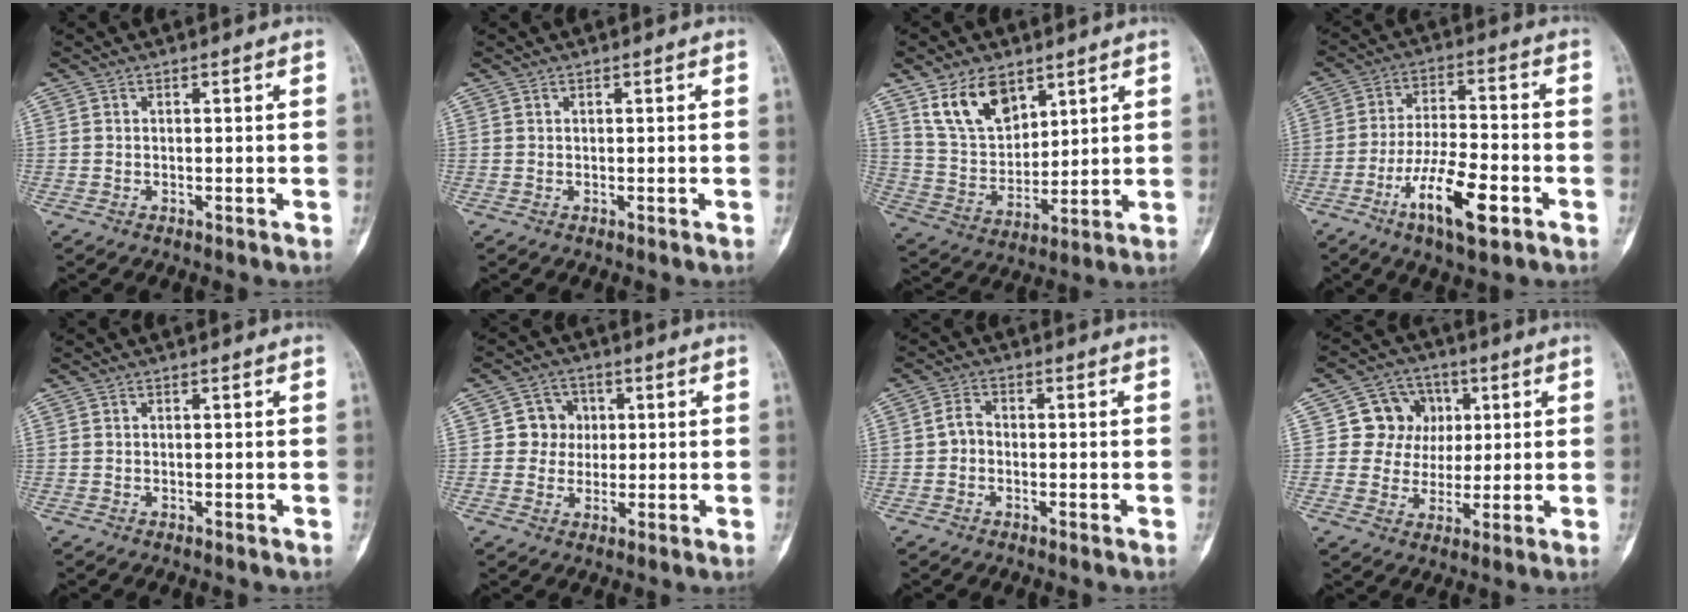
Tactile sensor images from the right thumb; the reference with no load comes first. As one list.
[{"total": 0.0}, {"total": 12.1, "force": [7.3, 7.1, 6.5], "torque": [-0.096, -0.036, 0.153]}, {"total": 12.6, "force": [-5.8, 4.0, 10.4], "torque": [-0.191, 0.024, -0.100]}, {"total": 0.0}, {"total": 5.6, "force": [0.8, 5.4, 1.4], "torque": [0.017, 0.010, 0.006]}, {"total": 2.7, "force": [-0.5, 2.1, 1.6], "torque": [-0.015, 0.012, -0.017]}, {"total": 9.7, "force": [2.3, 9.0, 2.7], "torque": [0.006, 0.005, 0.035]}]